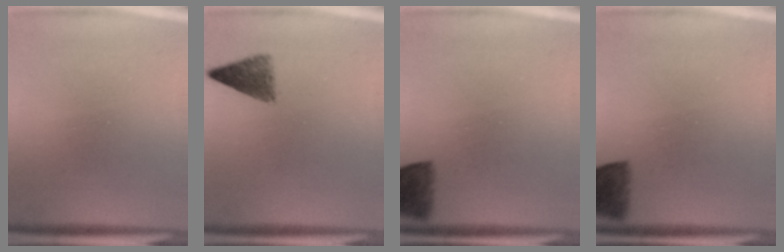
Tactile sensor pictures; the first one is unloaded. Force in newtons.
{"total": 3.8}
{"total": 5.2}
{"total": 5.2}